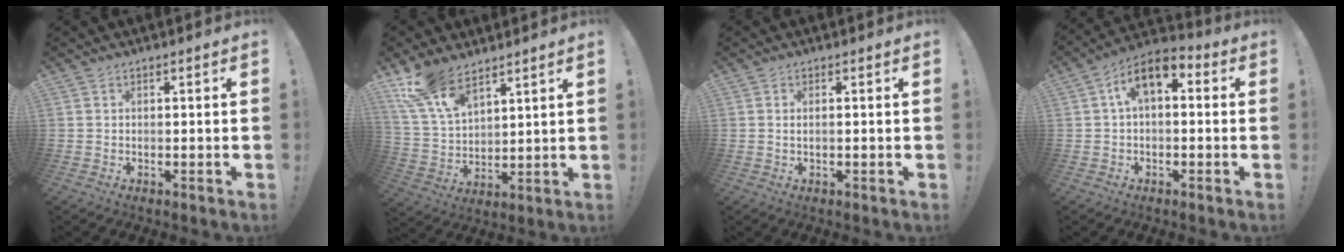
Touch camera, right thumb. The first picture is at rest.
{"total": 13.1, "force": [9.8, 5.9, 6.5], "torque": [-0.132, -0.052, 0.188]}
{"total": 1.1, "force": [0.4, 0.2, 1.0], "torque": [-0.013, -0.002, 0.006]}
{"total": 8.3, "force": [2.4, 4.3, 6.7], "torque": [-0.117, 0.003, 0.048]}